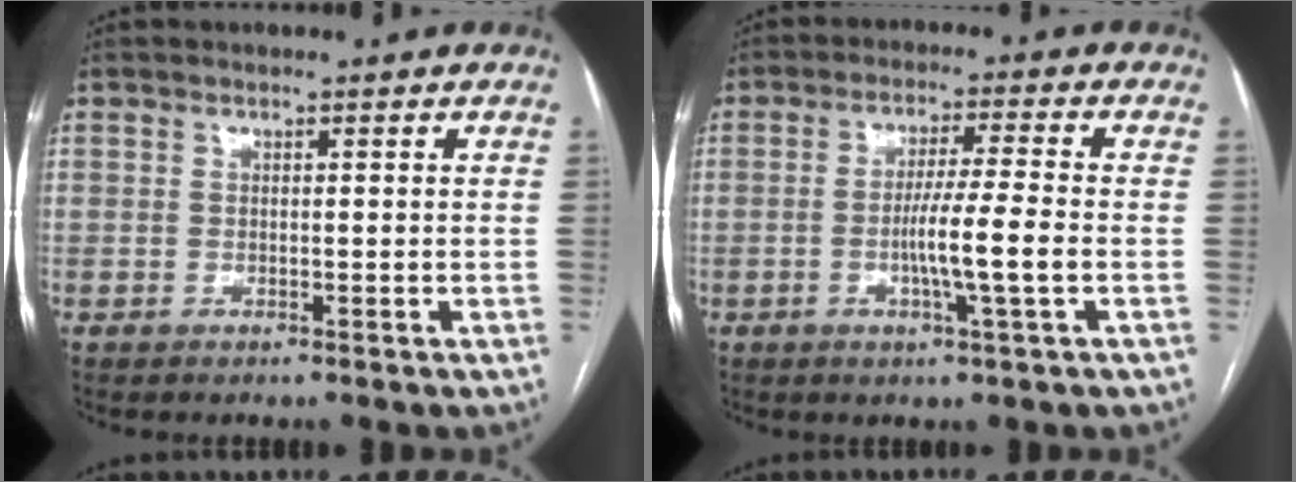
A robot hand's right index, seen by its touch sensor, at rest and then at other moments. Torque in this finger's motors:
{"motor_torque": [1.91, -0.05, 0.71, 0.17]}